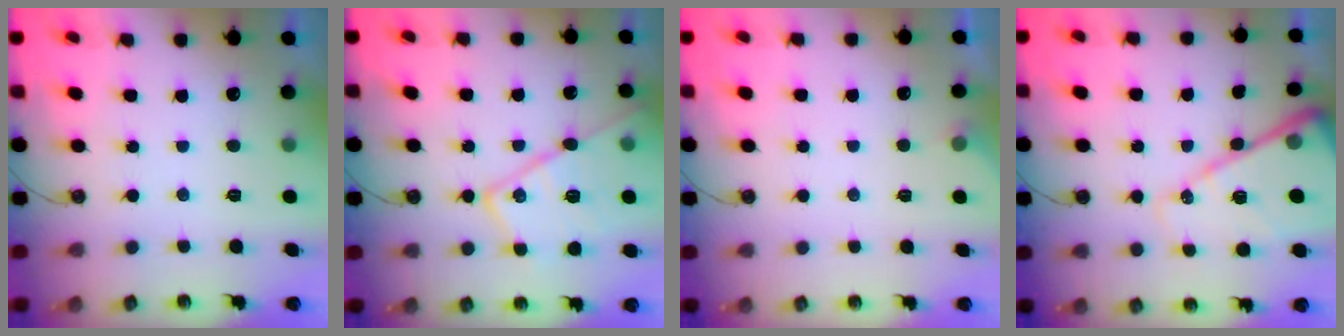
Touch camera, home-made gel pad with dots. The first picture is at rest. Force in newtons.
{"total": 18.1, "press": 18.0, "slide": 1.6}
{"total": 2.6, "press": 2.5, "slide": 0.5}
{"total": 17.2, "press": 17.1, "slide": 1.8}